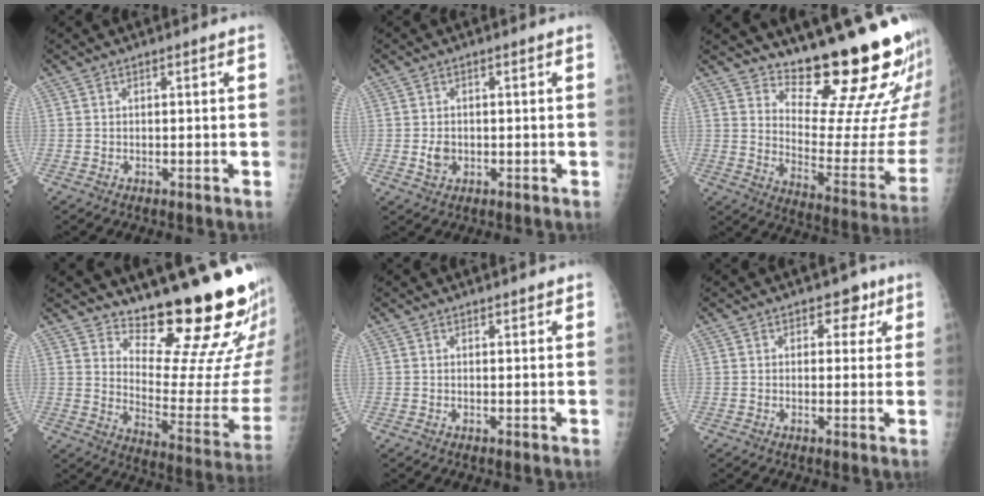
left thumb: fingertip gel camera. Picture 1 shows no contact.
{"total": 2.6, "force": [-0.3, 2.1, 1.6], "torque": [-0.022, 0.001, -0.003]}
{"total": 22.0, "force": [17.8, 4.6, 12.1], "torque": [-0.133, -0.176, 0.242]}
{"total": 20.8, "force": [17.2, 4.0, 11.1], "torque": [-0.118, -0.174, 0.237]}
{"total": 1.4, "force": [1.2, 0.4, 0.5], "torque": [0.000, -0.006, 0.016]}
{"total": 4.3, "force": [2.3, 3.0, 1.9], "torque": [0.008, -0.008, 0.027]}